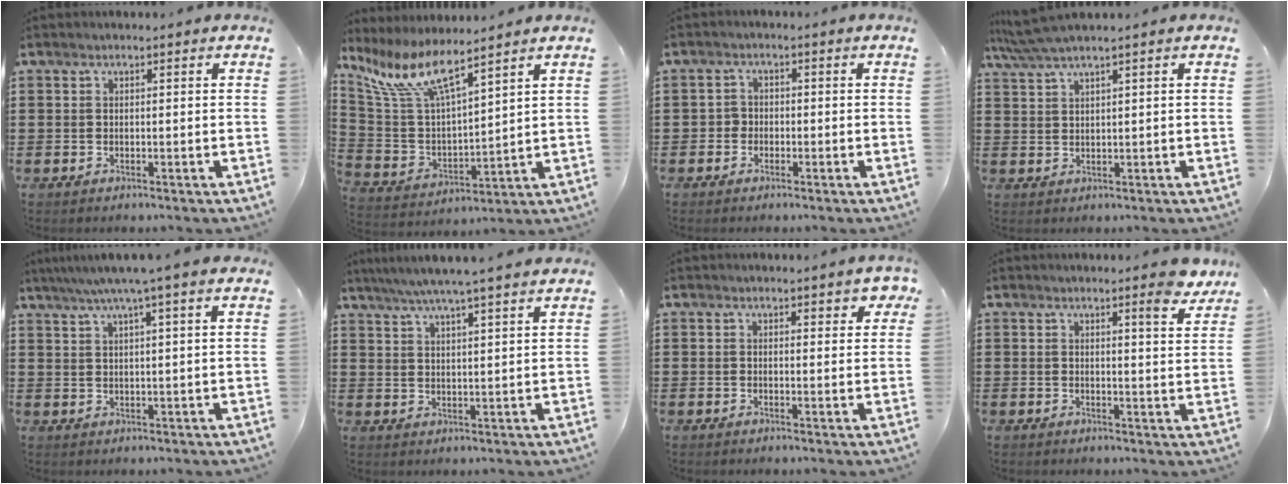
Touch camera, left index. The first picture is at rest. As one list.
[{"total": 9.6, "force": [7.0, 2.0, 6.2], "torque": [-0.152, -0.036, 0.123]}, {"total": 1.8, "force": [-0.9, 1.5, 0.3], "torque": [-0.013, 0.004, -0.021]}, {"total": 3.2, "force": [2.3, 0.0, 2.2], "torque": [-0.050, -0.002, 0.042]}, {"total": 5.0, "force": [3.5, -0.7, 3.5], "torque": [-0.076, -0.006, 0.057]}, {"total": 5.0, "force": [4.3, -0.5, 2.5], "torque": [-0.062, -0.016, 0.074]}, {"total": 2.0, "force": [1.7, 0.6, 0.9], "torque": [-0.007, -0.002, 0.027]}, {"total": 4.7, "force": [4.0, -0.1, 2.4], "torque": [-0.035, -0.021, 0.065]}]